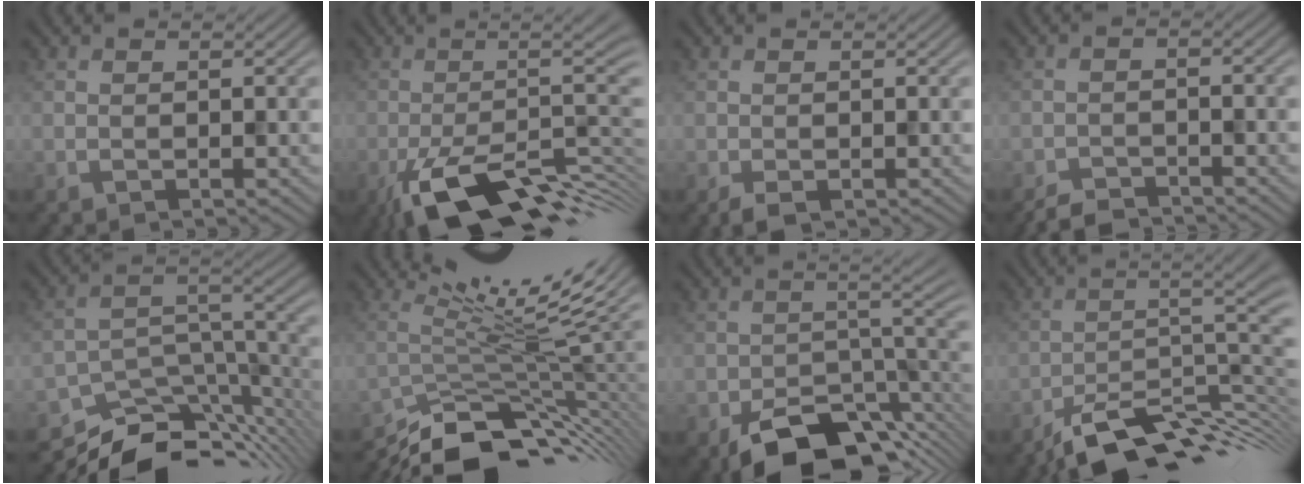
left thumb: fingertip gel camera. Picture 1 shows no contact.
{"total": 14.9, "force": [-6.0, 4.1, 13.0], "torque": [-0.219, -0.012, -0.097]}
{"total": 1.9, "force": [-1.0, 1.1, 1.2], "torque": [-0.029, -0.010, -0.019]}
{"total": 3.8, "force": [-3.4, 1.0, 1.1], "torque": [-0.021, -0.002, -0.068]}
{"total": 11.9, "force": [-9.9, 3.7, 5.3], "torque": [-0.090, -0.010, -0.164]}
{"total": 9.0, "force": [-3.8, 2.6, 7.7], "torque": [-0.111, -0.006, -0.053]}
{"total": 9.8, "force": [-5.9, 4.3, 6.5], "torque": [-0.100, -0.031, -0.088]}
{"total": 13.9, "force": [-8.5, 3.2, 10.5], "torque": [-0.159, -0.011, -0.141]}